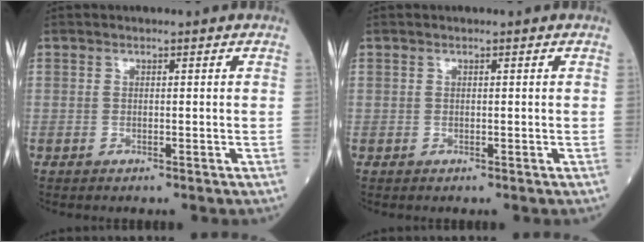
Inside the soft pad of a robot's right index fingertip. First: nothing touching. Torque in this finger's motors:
{"motor_torque": [-0.12, -0.13, 0.06, 0.00]}